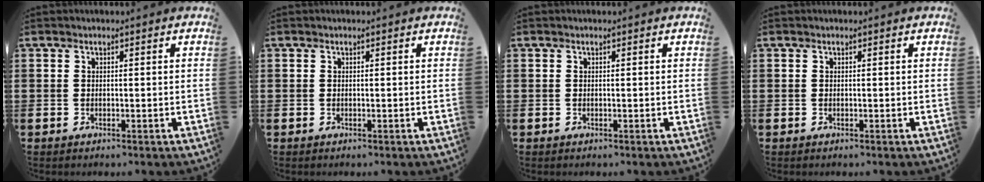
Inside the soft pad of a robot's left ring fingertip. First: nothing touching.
{"total": 0.0}
{"total": 0.0}
{"total": 0.0}